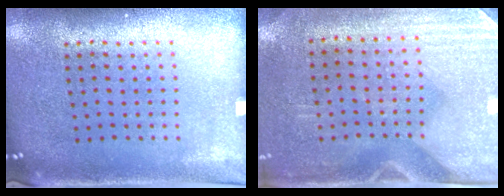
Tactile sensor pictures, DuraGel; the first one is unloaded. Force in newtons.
{"total": 2.9, "press": 2.5, "slide": 1.4}